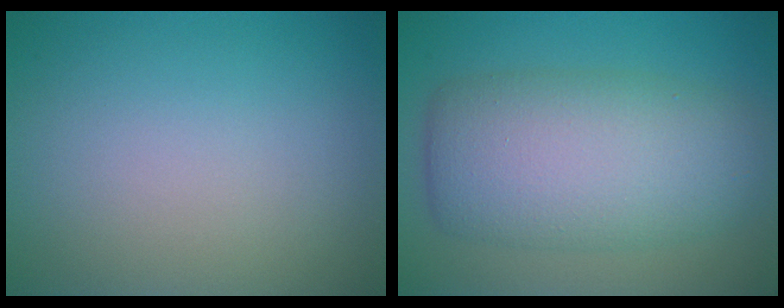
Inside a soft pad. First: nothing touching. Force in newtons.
{"total": 8.7, "press": 8.7, "slide": 0.2}